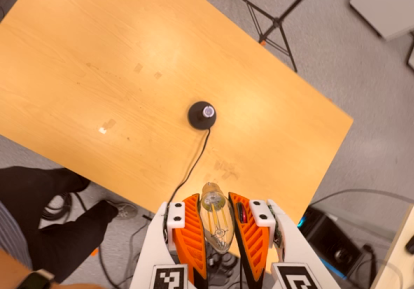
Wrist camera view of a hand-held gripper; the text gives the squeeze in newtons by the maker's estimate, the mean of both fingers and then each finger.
{"total": 21.9, "left": 24.0, "right": 19.8}